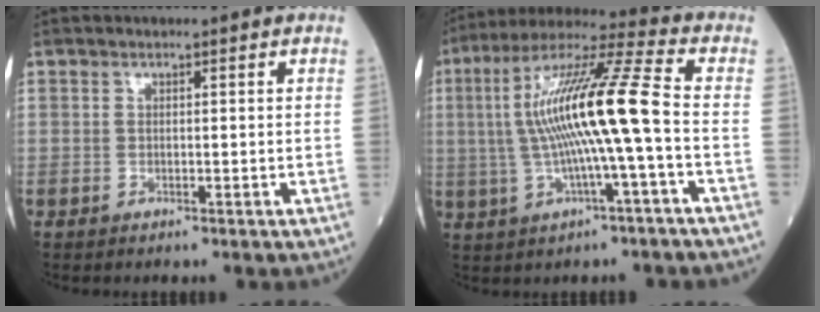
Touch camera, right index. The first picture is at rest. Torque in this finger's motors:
{"motor_torque": [1.89, -0.25, 1.05, 0.21]}